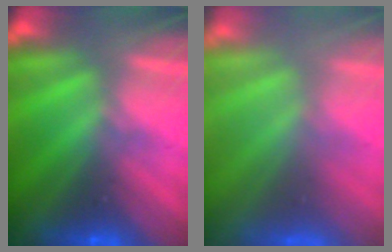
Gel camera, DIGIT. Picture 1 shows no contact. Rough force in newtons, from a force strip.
{"total": 7.8}